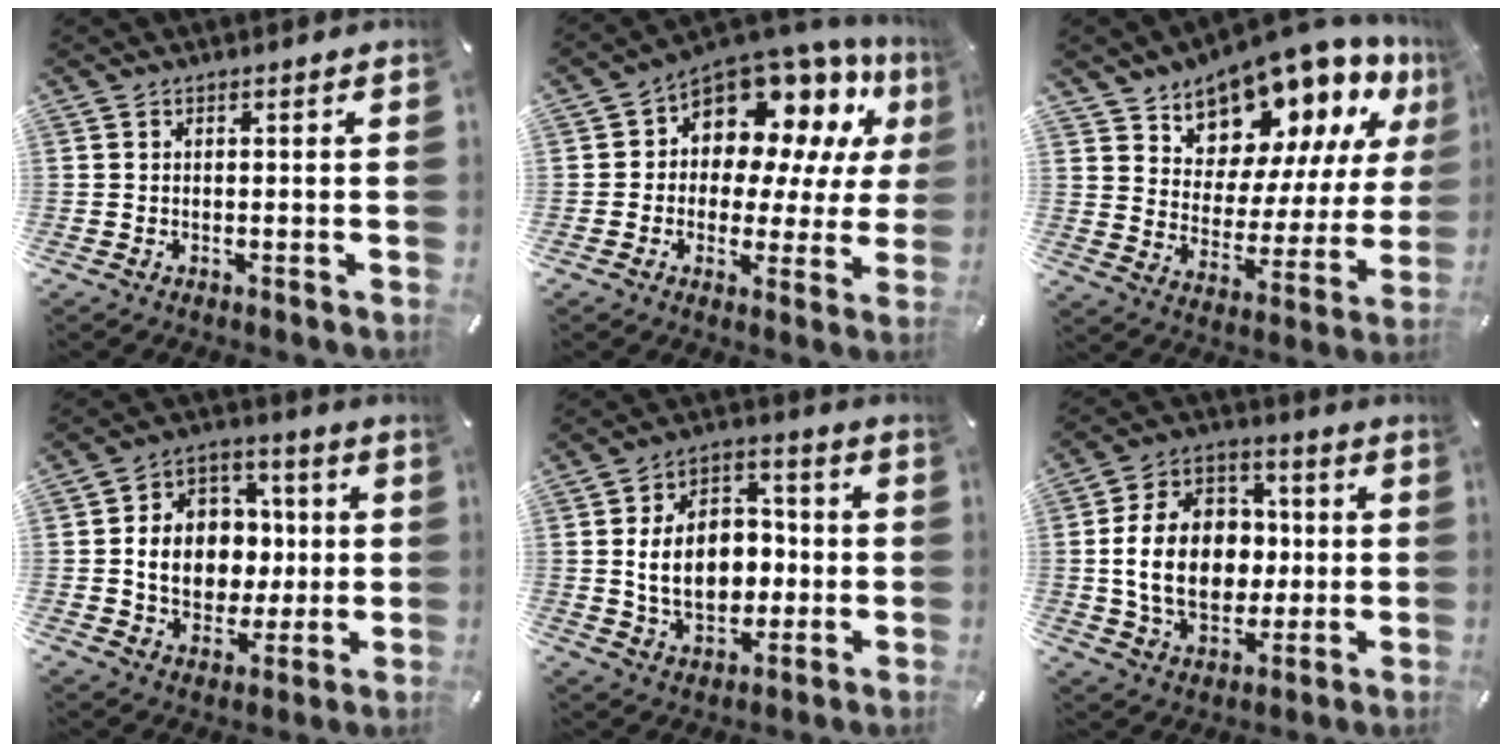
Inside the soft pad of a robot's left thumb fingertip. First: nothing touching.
{"total": 12.8, "force": [8.4, 7.9, 5.5], "torque": [-0.095, -0.076, 0.152]}
{"total": 13.8, "force": [12.2, 6.1, 1.8], "torque": [-0.038, -0.134, 0.213]}
{"total": 12.6, "force": [-0.3, 10.7, 6.6], "torque": [-0.118, 0.014, 0.004]}
{"total": 14.2, "force": [-0.6, 10.5, 9.6], "torque": [-0.168, 0.013, -0.008]}
{"total": 17.6, "force": [-0.3, 13.6, 11.2], "torque": [-0.232, 0.014, -0.002]}